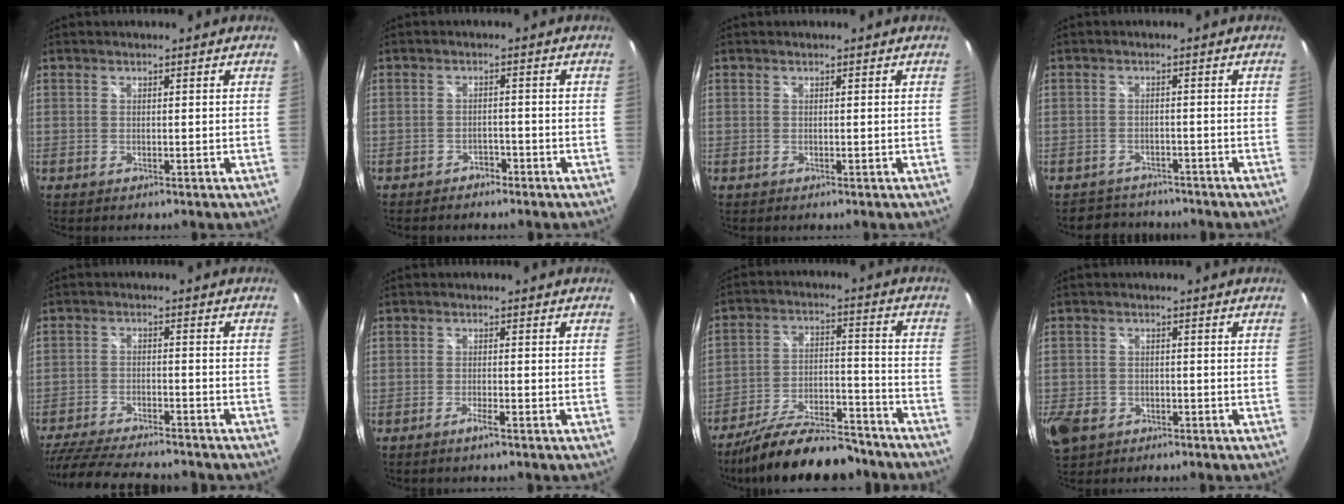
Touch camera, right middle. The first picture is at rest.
{"total": 2.6, "force": [-2.3, 1.0, 0.6], "torque": [-0.017, -0.004, -0.036]}
{"total": 0.0}
{"total": 3.8, "force": [-3.5, 1.5, -0.3], "torque": [-0.002, 0.015, -0.058]}
{"total": 18.1, "force": [-15.6, 3.7, 8.5], "torque": [-0.177, -0.033, -0.249]}
{"total": 1.6, "force": [-1.0, -0.4, 1.2], "torque": [-0.028, -0.001, -0.025]}
{"total": 19.7, "force": [-16.3, 5.2, 9.7], "torque": [-0.174, -0.012, -0.242]}
{"total": 10.3, "force": [-4.9, 7.5, 5.0], "torque": [-0.154, -0.021, -0.086]}